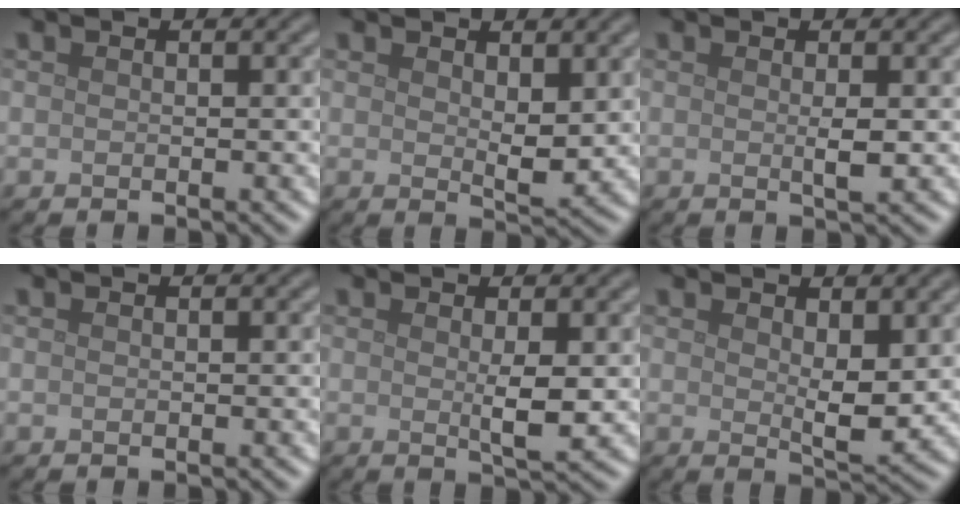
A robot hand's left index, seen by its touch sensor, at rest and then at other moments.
{"total": 2.5, "force": [1.0, 1.1, 2.0], "torque": [-0.033, -0.008, 0.019]}
{"total": 1.3, "force": [0.1, 0.1, 1.3], "torque": [-0.024, -0.001, 0.000]}
{"total": 0.0}
{"total": 2.2, "force": [0.3, 0.3, 2.2], "torque": [-0.039, -0.006, 0.005]}
{"total": 3.1, "force": [1.0, 1.2, 2.7], "torque": [-0.047, -0.007, 0.019]}